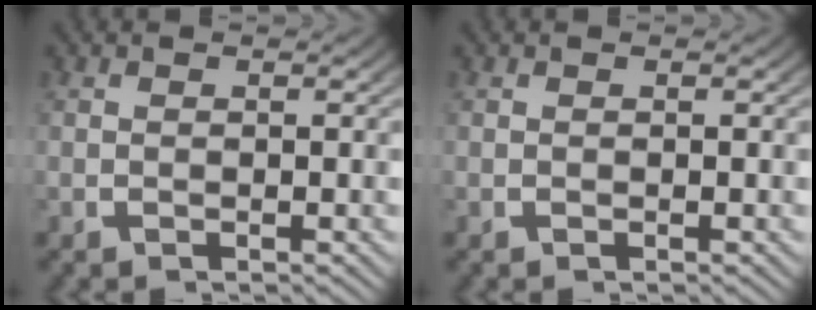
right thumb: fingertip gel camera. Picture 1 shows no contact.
{"total": 0.0}